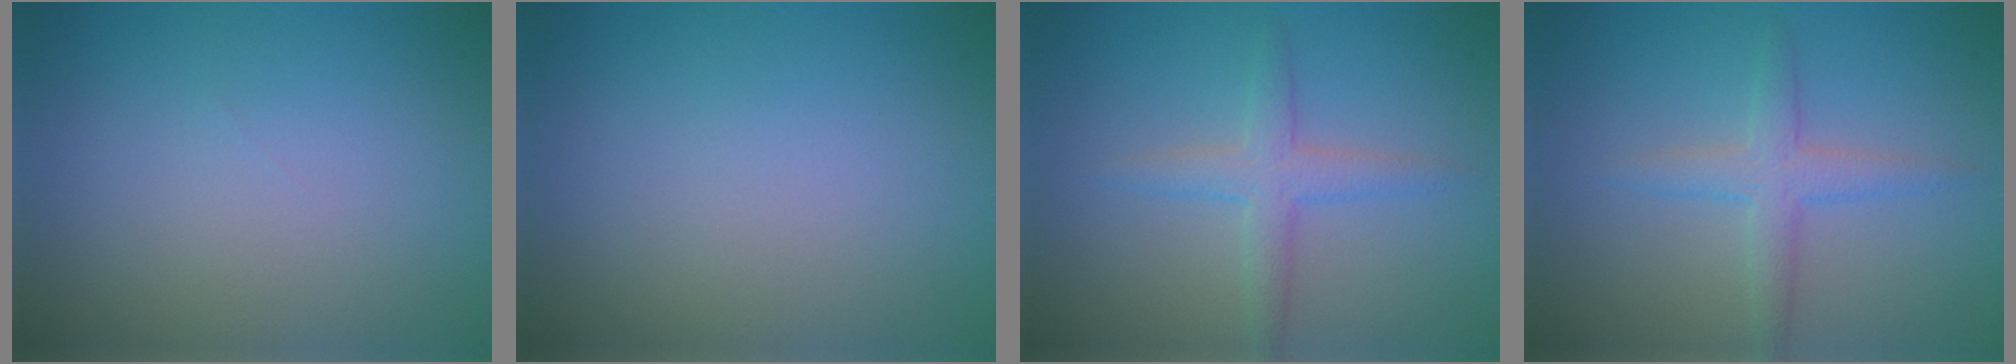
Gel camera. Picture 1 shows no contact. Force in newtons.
{"total": 0.0}
{"total": 2.7, "press": 2.7, "slide": 0.0}
{"total": 2.7, "press": 2.7, "slide": 0.0}